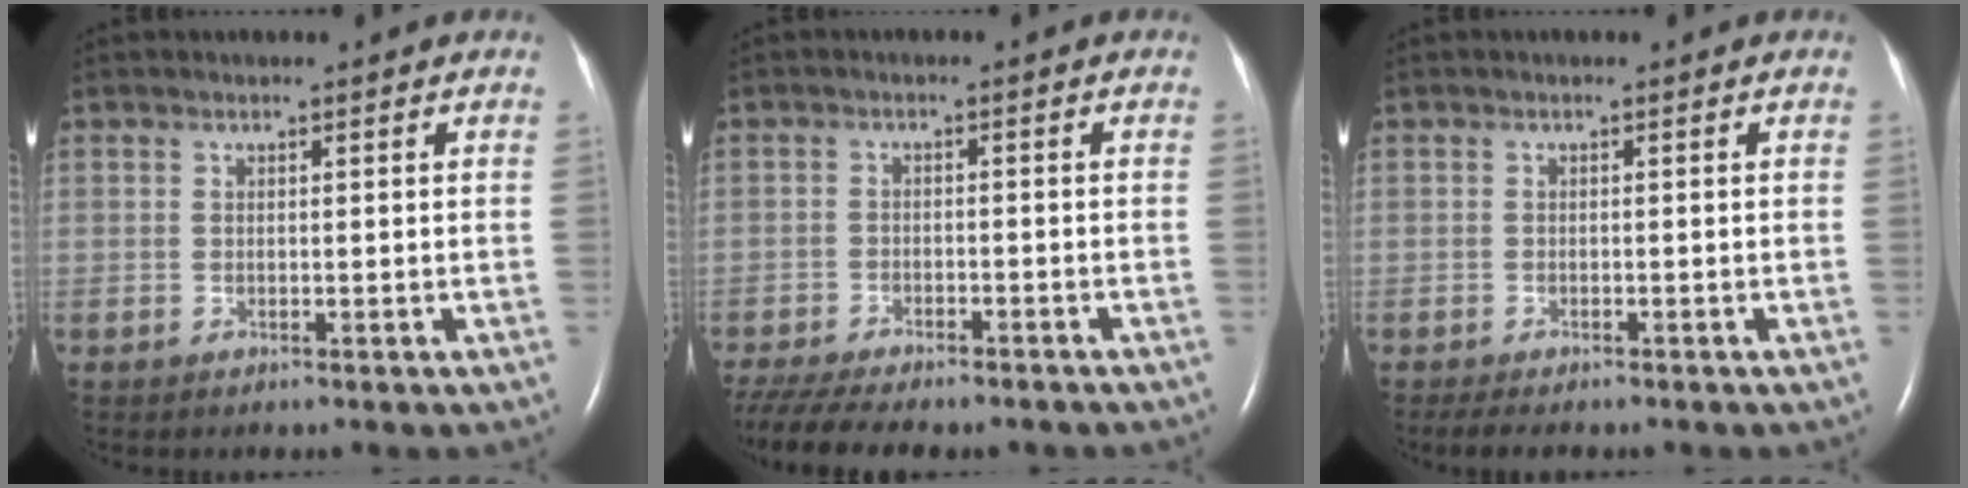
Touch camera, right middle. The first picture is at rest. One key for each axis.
{"total": 14.6, "fx": -12.3, "fy": 4.0, "fz": 6.8, "tx": -0.151, "ty": -0.022, "tz": -0.172}
{"total": 4.3, "fx": -3.4, "fy": 1.2, "fz": 2.2, "tx": -0.038, "ty": -0.013, "tz": -0.043}